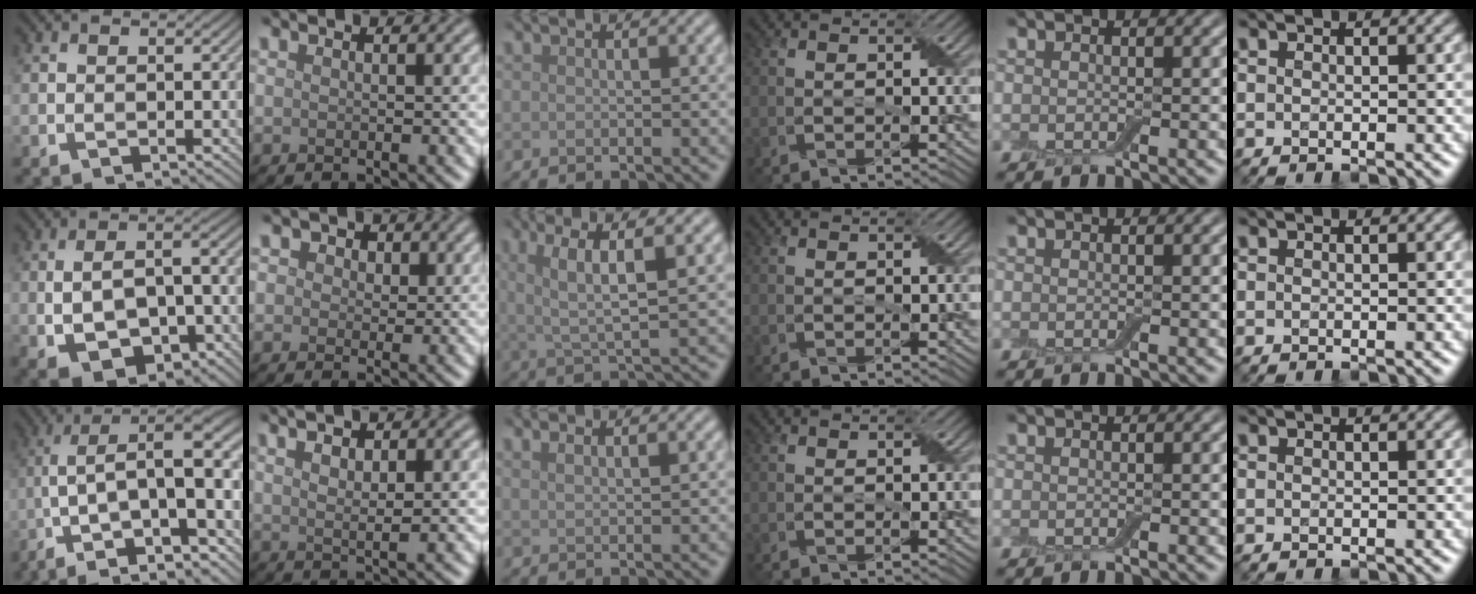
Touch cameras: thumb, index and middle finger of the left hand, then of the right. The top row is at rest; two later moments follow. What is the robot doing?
{"motion": "peel", "object": "bubble wrap"}